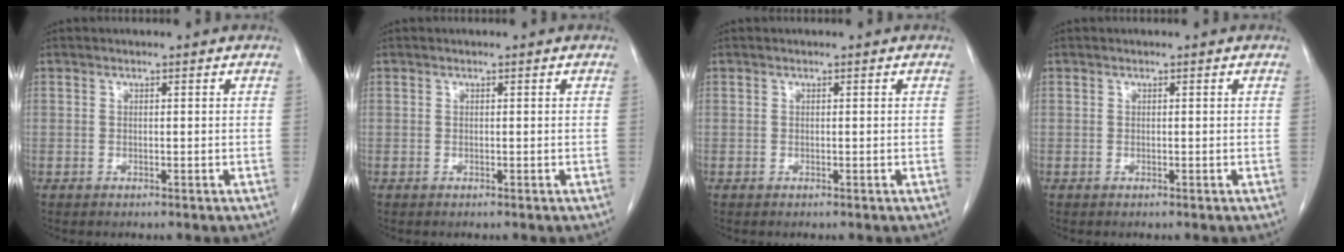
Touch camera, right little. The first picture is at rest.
{"total": 0.0}
{"total": 0.0}
{"total": 0.0}